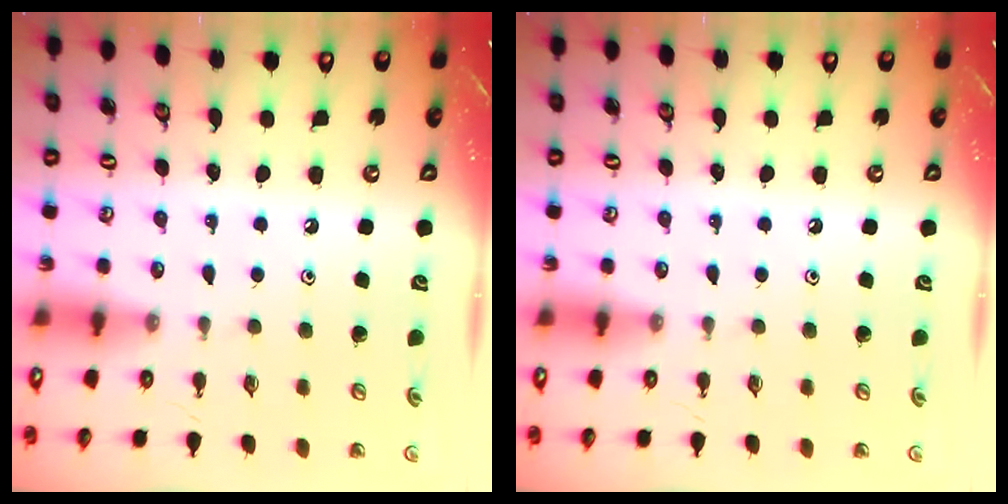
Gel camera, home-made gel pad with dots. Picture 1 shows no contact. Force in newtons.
{"total": 0.0}